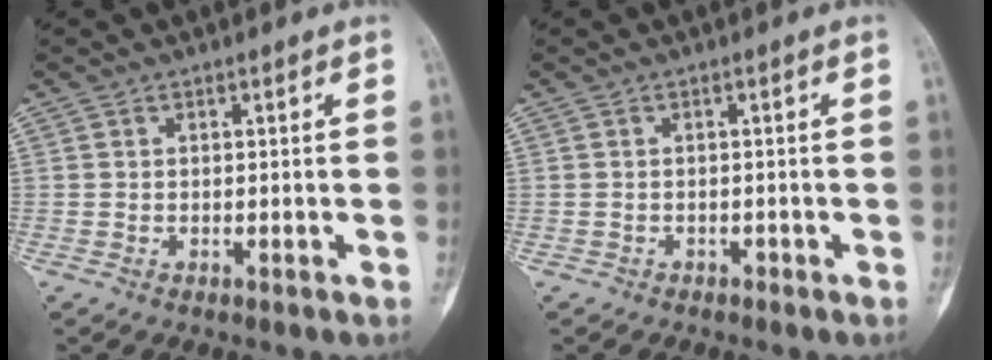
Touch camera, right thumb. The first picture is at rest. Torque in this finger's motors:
{"motor_torque": [0.00, 0.14, 0.26, -0.17, 0.00]}